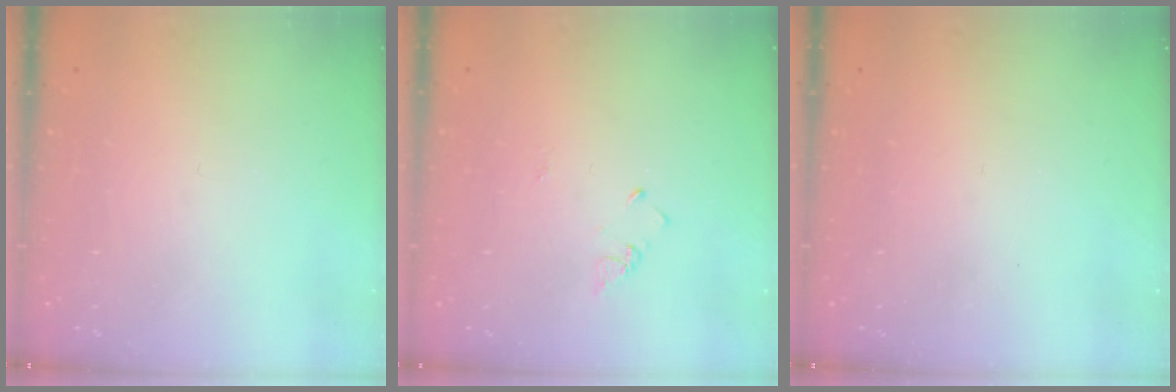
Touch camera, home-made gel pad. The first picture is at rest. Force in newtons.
{"total": 2.0, "press": 2.0, "slide": 0.3}
{"total": 1.6, "press": 1.6, "slide": 0.2}